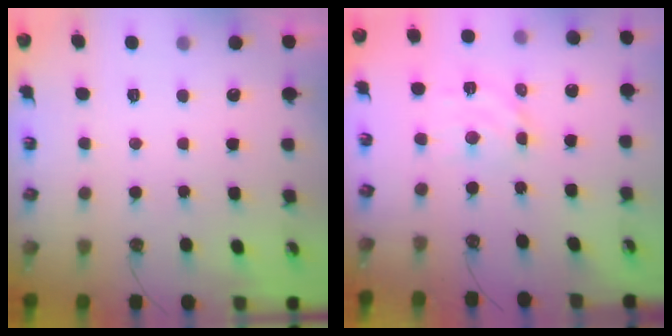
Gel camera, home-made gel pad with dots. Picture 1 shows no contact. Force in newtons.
{"total": 8.1, "press": 8.0, "slide": 1.3}